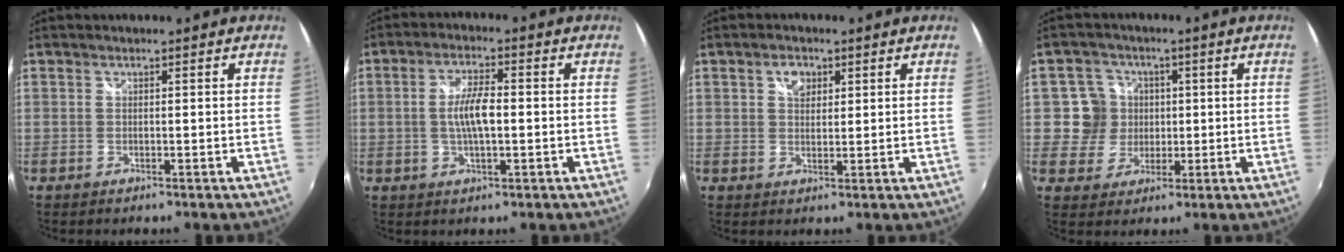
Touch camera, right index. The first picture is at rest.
{"total": 6.2, "force": [-0.5, 1.9, 5.9], "torque": [-0.111, 0.003, -0.008]}
{"total": 3.3, "force": [1.4, 2.3, 1.9], "torque": [-0.025, 0.007, 0.024]}
{"total": 6.4, "force": [0.3, 6.4, 0.4], "torque": [-0.008, 0.009, 0.002]}